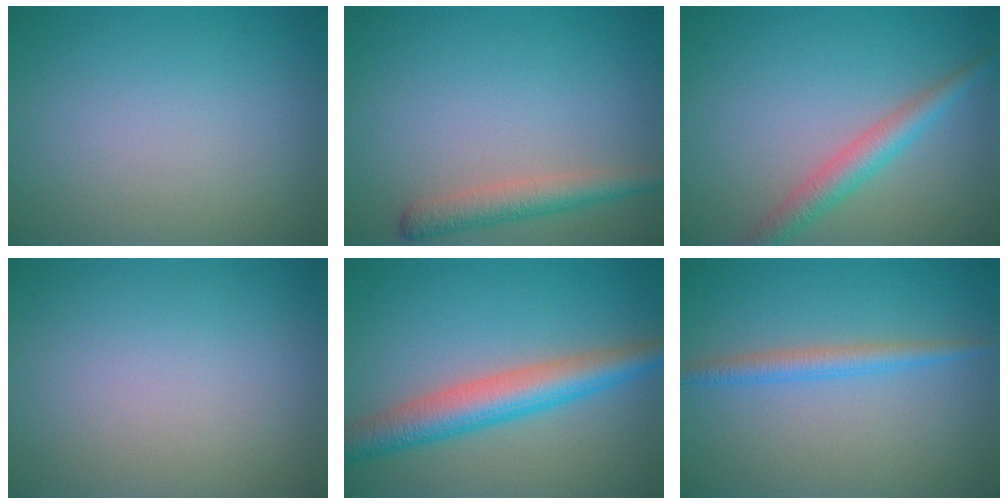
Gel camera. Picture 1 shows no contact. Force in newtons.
{"total": 3.0, "press": 3.0, "slide": 0.2}
{"total": 3.0, "press": 3.0, "slide": 0.1}
{"total": 0.0}
{"total": 5.7, "press": 5.7, "slide": 0.1}
{"total": 2.2, "press": 2.2, "slide": 0.1}